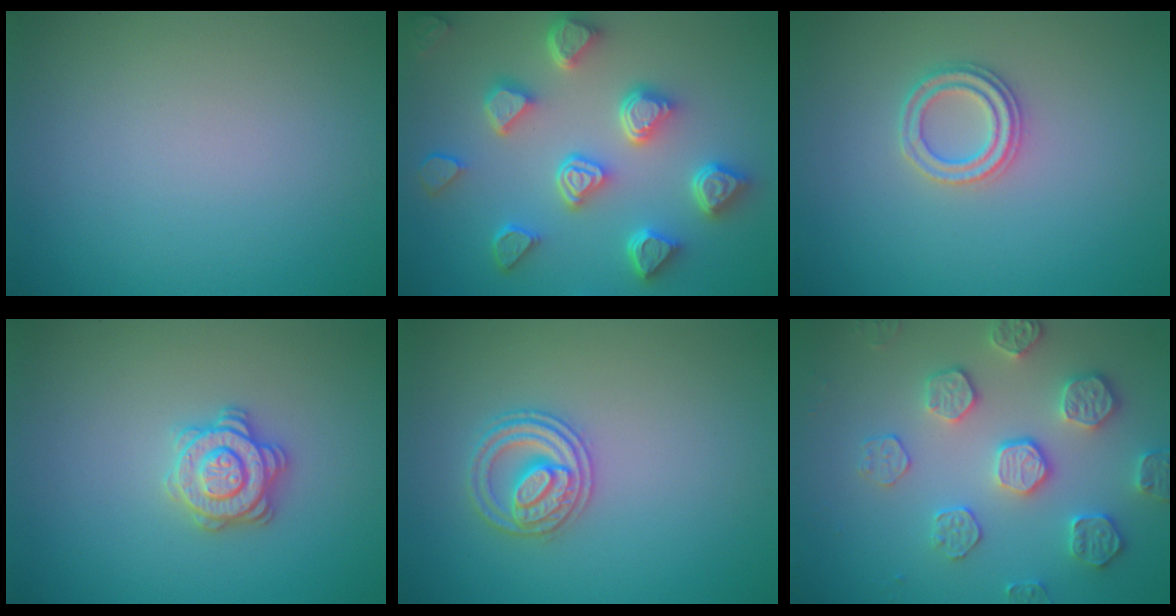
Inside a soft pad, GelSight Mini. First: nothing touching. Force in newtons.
{"total": 7.0, "press": 5.6, "slide": 4.1}
{"total": 2.3, "press": 2.2, "slide": 0.5}
{"total": 2.9, "press": 2.9, "slide": 0.4}
{"total": 2.7, "press": 2.6, "slide": 0.3}
{"total": 4.4, "press": 4.3, "slide": 1.1}